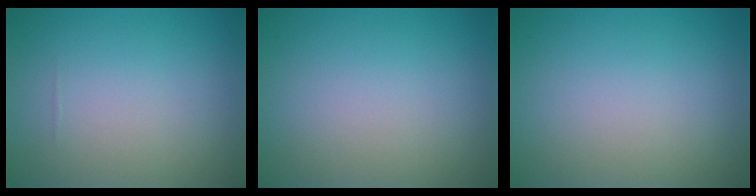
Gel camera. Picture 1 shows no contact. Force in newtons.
{"total": 0.0}
{"total": 0.0}